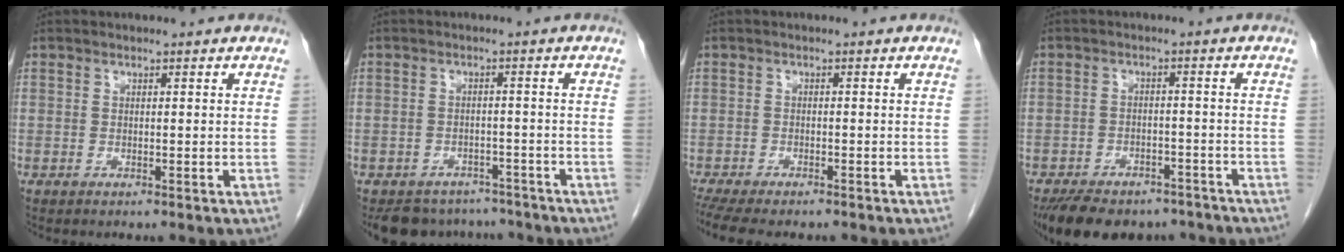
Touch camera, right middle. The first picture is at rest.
{"total": 8.6, "force": [-7.6, 3.9, 1.1], "torque": [-0.009, 0.008, -0.096]}
{"total": 9.7, "force": [-8.1, 2.4, 4.8], "torque": [-0.082, -0.007, -0.121]}
{"total": 14.5, "force": [-11.4, 6.7, 6.0], "torque": [-0.115, -0.003, -0.152]}